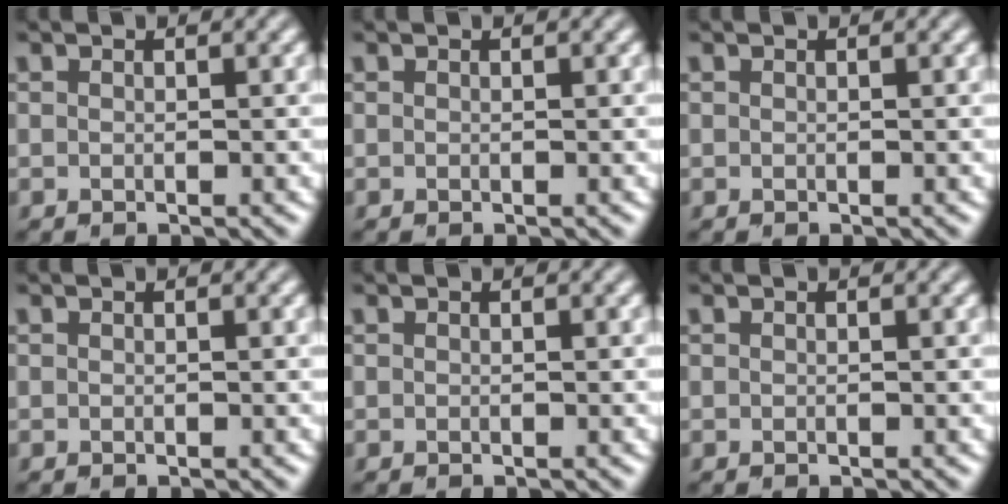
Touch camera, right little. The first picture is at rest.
{"total": 0.0}
{"total": 0.0}
{"total": 0.0}
{"total": 0.0}
{"total": 0.0}